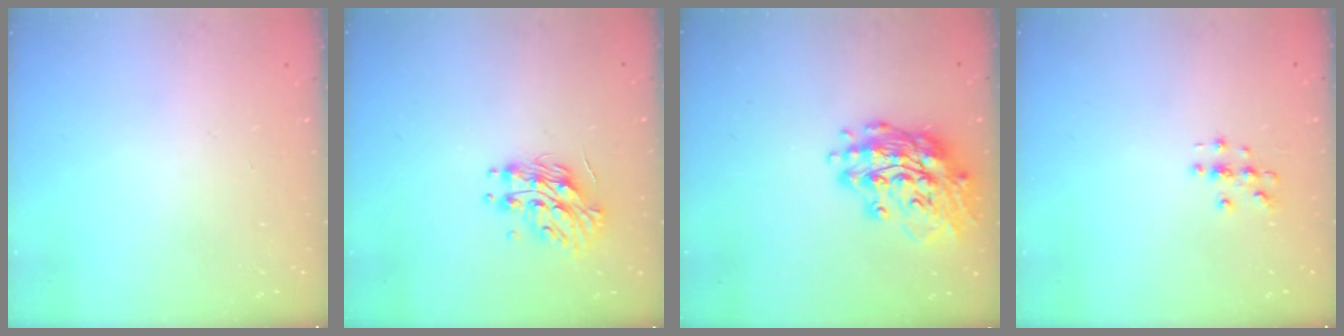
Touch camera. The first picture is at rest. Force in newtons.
{"total": 11.6, "press": 11.6, "slide": 0.0}
{"total": 16.9, "press": 16.6, "slide": 3.1}
{"total": 2.9, "press": 2.9, "slide": 0.3}